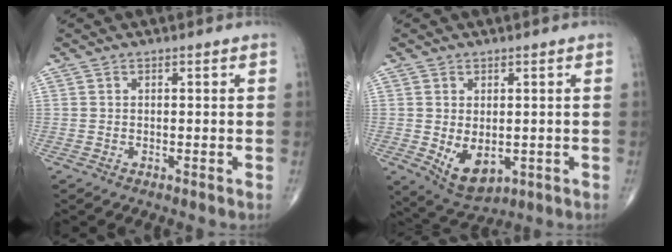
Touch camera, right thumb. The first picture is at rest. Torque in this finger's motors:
{"motor_torque": [-0.18, 0.44, 0.52, 0.30, 0.19]}